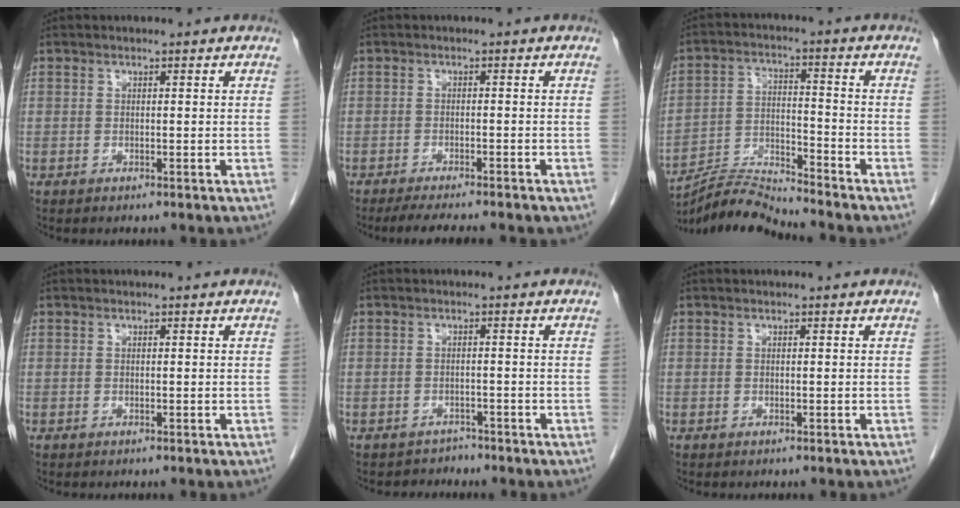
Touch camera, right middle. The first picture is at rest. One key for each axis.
{"total": 9.0, "fx": -7.5, "fy": 1.7, "fz": 4.7, "tx": -0.060, "ty": -0.006, "tz": -0.100}
{"total": 7.9, "fx": -7.7, "fy": -1.5, "fz": 0.2, "tx": -0.007, "ty": 0.008, "tz": -0.141}
{"total": 0.0}
{"total": 0.6, "fx": -0.5, "fy": -0.1, "fz": 0.2, "tx": -0.005, "ty": 0.000, "tz": -0.011}
{"total": 0.0}